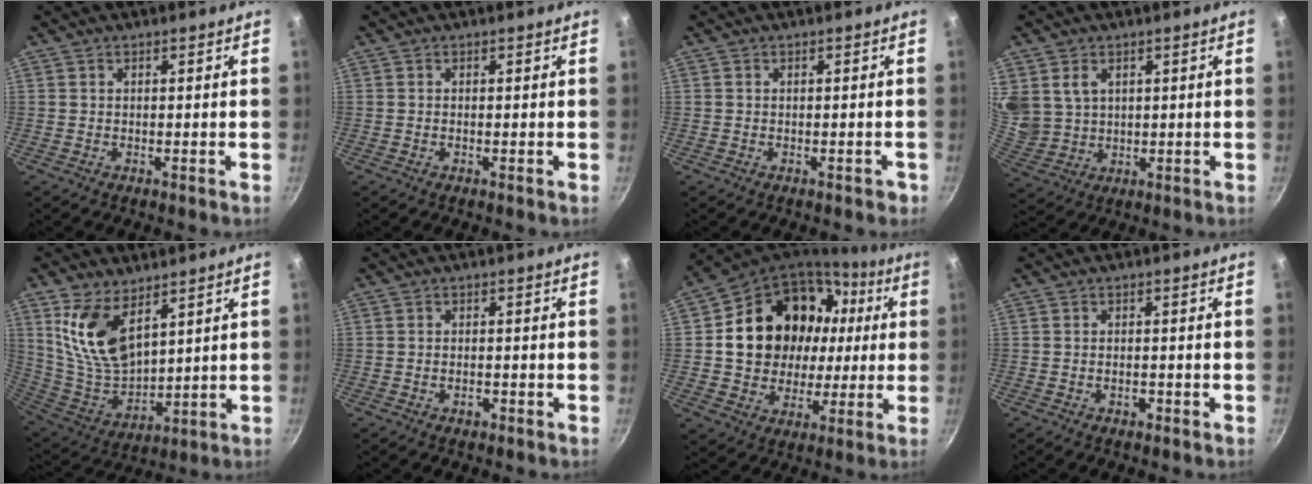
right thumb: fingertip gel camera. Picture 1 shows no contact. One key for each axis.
{"total": 0.0}
{"total": 1.2, "fx": -0.6, "fy": 0.8, "fz": 0.7, "tx": 0.004, "ty": 0.014, "tz": -0.001}
{"total": 9.0, "fx": 3.6, "fy": 6.9, "fz": 4.5, "tx": -0.076, "ty": -0.019, "tz": 0.084}
{"total": 14.1, "fx": 7.0, "fy": 7.5, "fz": 9.7, "tx": -0.169, "ty": -0.059, "tz": 0.152}
{"total": 1.7, "fx": -0.9, "fy": 1.0, "fz": 1.1, "tx": -0.018, "ty": 0.006, "tz": -0.015}
{"total": 23.1, "fx": 4.3, "fy": 18.6, "fz": 12.9, "tx": -0.202, "ty": 0.035, "tz": 0.085}
{"total": 1.6, "fx": -0.8, "fy": 1.0, "fz": 1.0, "tx": -0.014, "ty": 0.006, "tz": -0.012}